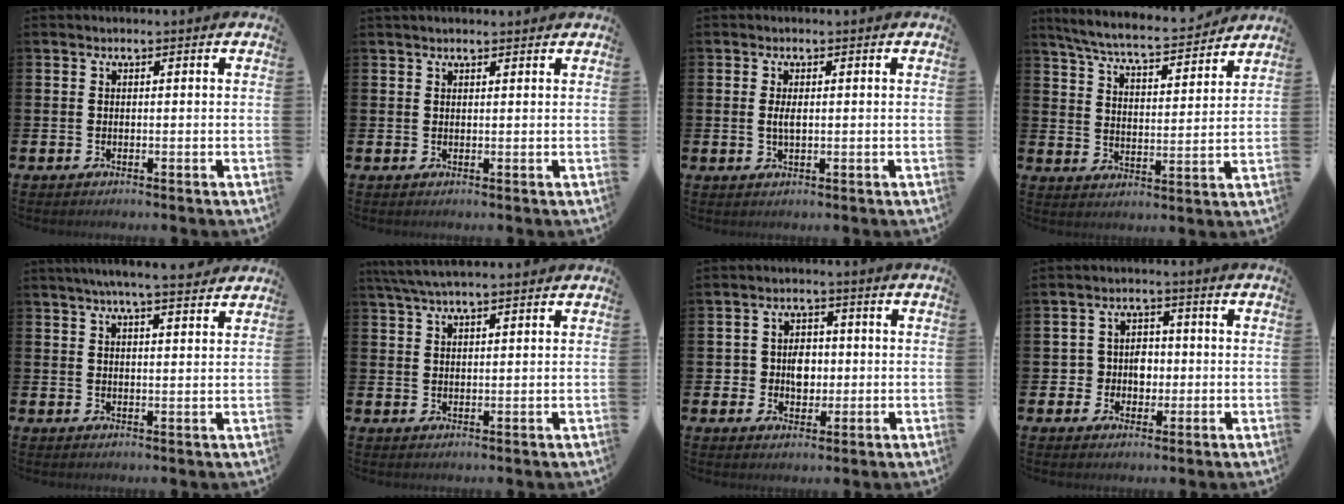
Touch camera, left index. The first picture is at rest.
{"total": 1.3, "force": [1.2, 0.2, 0.4], "torque": [-0.001, 0.000, 0.021]}
{"total": 1.9, "force": [0.1, 0.8, 1.7], "torque": [-0.028, 0.001, -0.002]}
{"total": 6.7, "force": [6.3, 0.8, 2.1], "torque": [-0.066, -0.047, 0.106]}
{"total": 5.0, "force": [4.6, -0.1, 1.9], "torque": [-0.040, -0.015, 0.081]}
{"total": 4.6, "force": [4.0, 0.8, 2.2], "torque": [-0.043, -0.006, 0.072]}
{"total": 4.0, "force": [-0.2, 3.3, 2.2], "torque": [-0.021, -0.001, -0.015]}
{"total": 3.6, "force": [-0.3, 3.5, 1.1], "torque": [-0.020, 0.005, -0.016]}